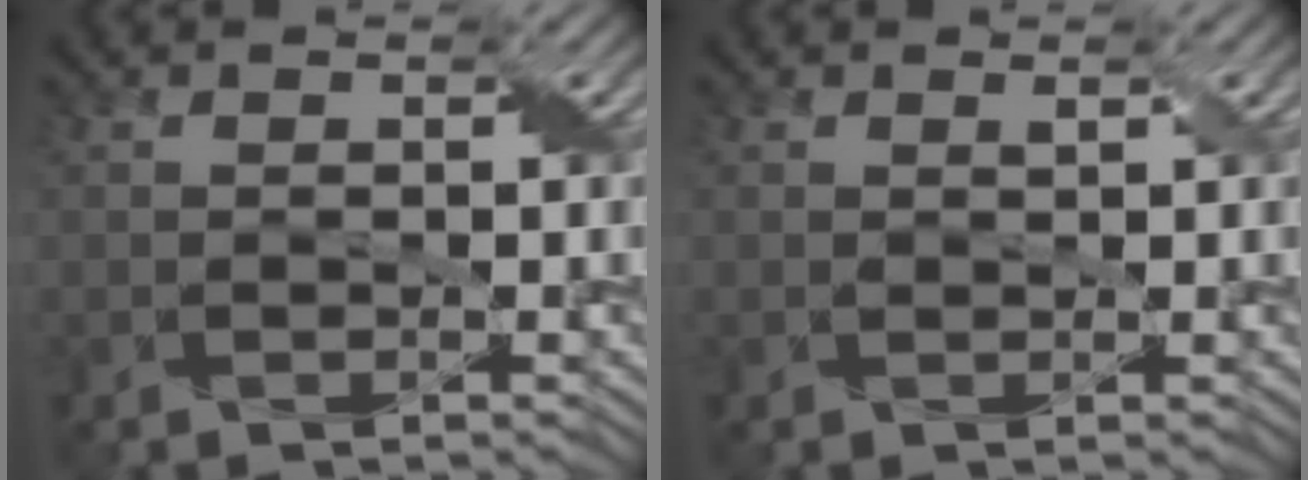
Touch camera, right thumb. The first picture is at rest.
{"total": 0.6, "force": [0.4, 0.2, 0.4], "torque": [-0.012, -0.001, 0.007]}